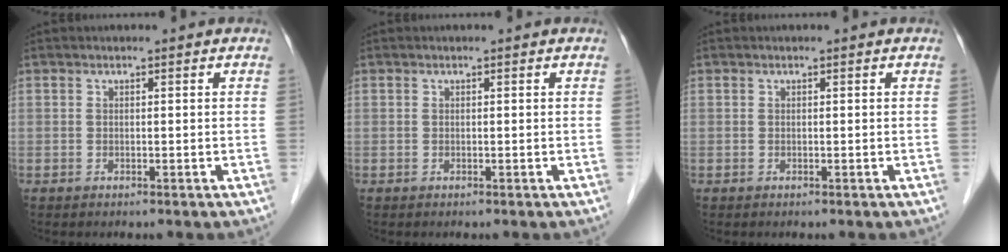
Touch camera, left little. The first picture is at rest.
{"total": 0.0}
{"total": 0.0}